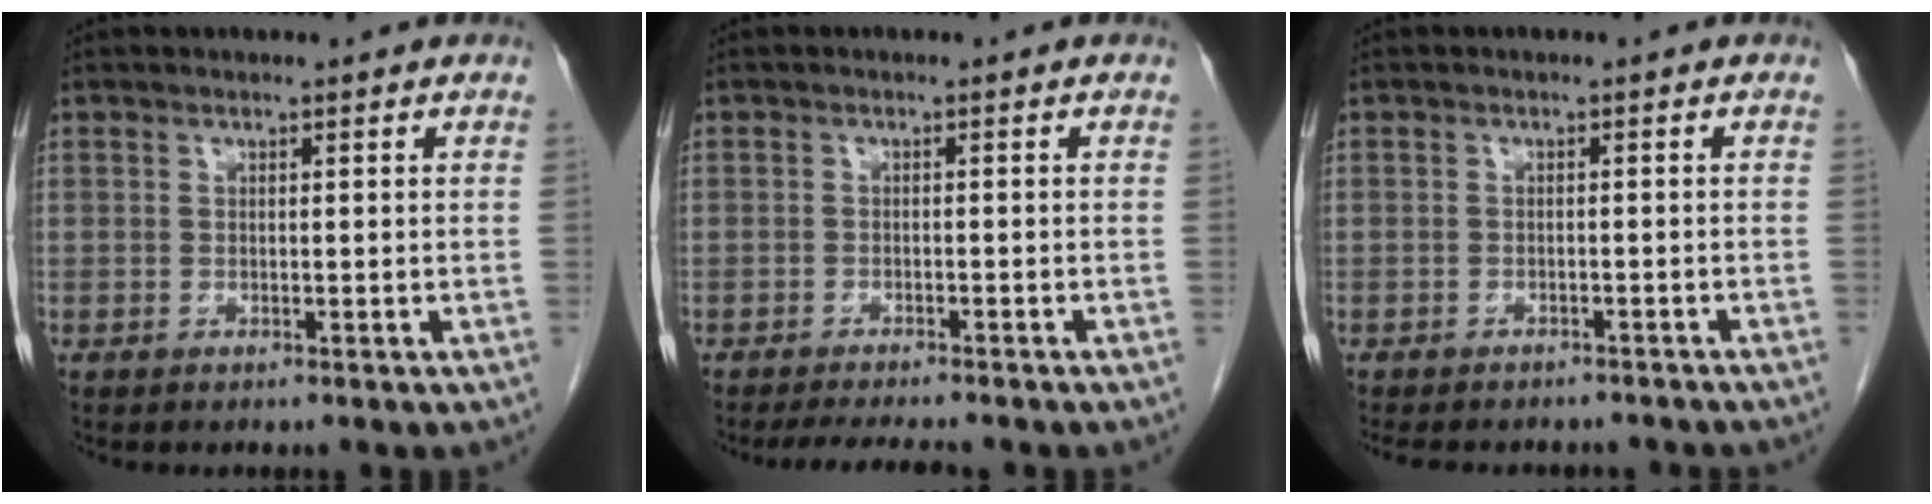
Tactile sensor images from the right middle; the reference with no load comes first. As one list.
[{"total": 5.8, "force": [-5.2, 0.6, 2.6], "torque": [-0.038, -0.014, -0.077]}, {"total": 10.7, "force": [-9.4, 3.9, 3.5], "torque": [-0.064, 0.000, -0.105]}]